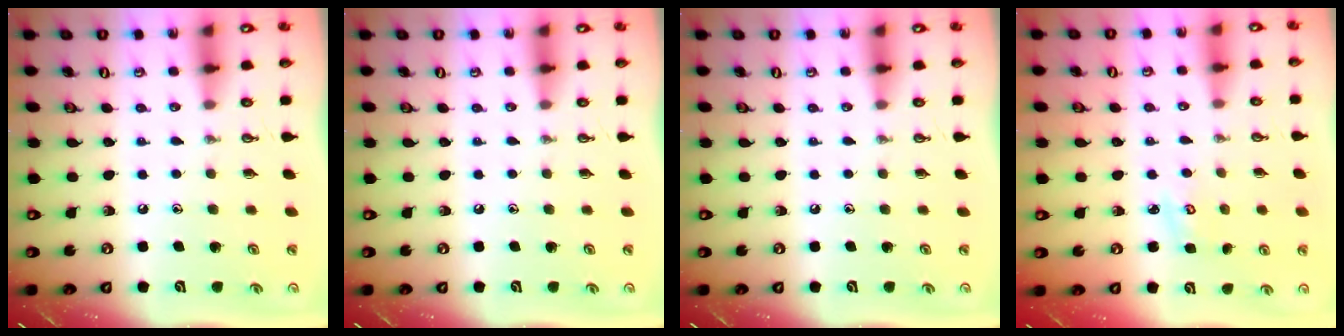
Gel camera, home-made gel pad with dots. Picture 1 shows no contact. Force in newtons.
{"total": 0.0}
{"total": 0.0}
{"total": 2.7, "press": 2.7, "slide": 0.3}